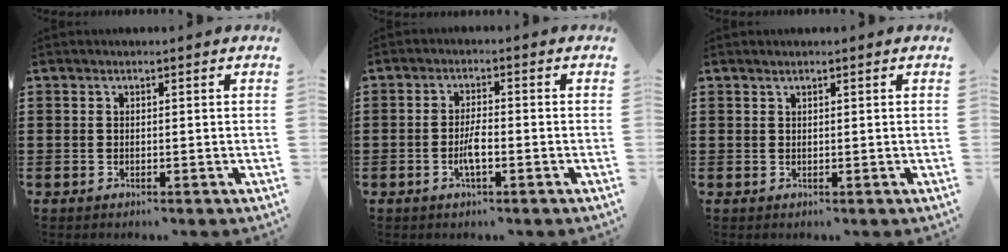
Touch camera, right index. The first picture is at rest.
{"total": 3.3, "force": [-1.1, 0.7, 3.0], "torque": [-0.066, -0.002, -0.025]}
{"total": 0.5, "force": [0.5, 0.0, 0.3], "torque": [-0.006, -0.002, 0.010]}